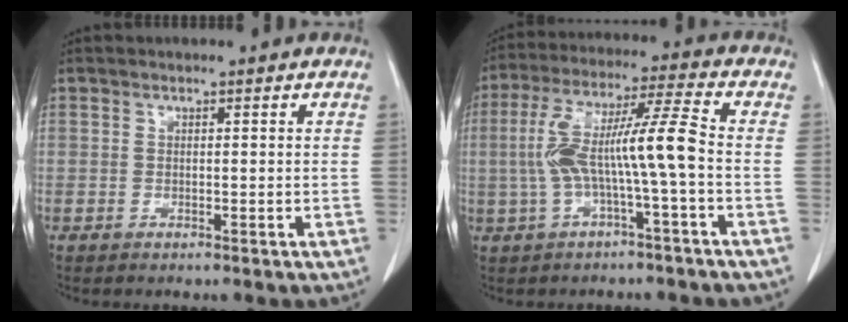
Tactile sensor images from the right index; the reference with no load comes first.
{"total": 10.6, "force": [-1.4, -0.3, 10.5], "torque": [-0.206, 0.031, -0.025]}